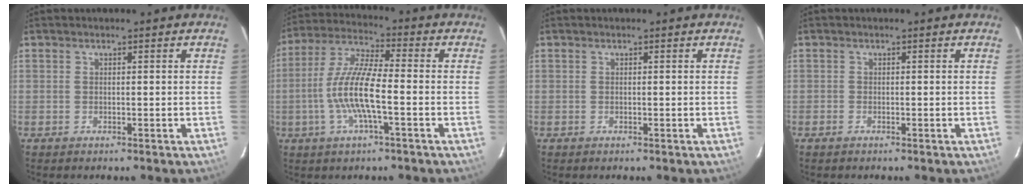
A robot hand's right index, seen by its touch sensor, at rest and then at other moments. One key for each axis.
{"total": 11.9, "fx": -2.7, "fy": 2.2, "fz": 11.4, "tx": -0.236, "ty": 0.002, "tz": -0.054}
{"total": 0.0}
{"total": 0.7, "fx": -0.5, "fy": 0.4, "fz": 0.1, "tx": -0.003, "ty": 0.000, "tz": -0.012}